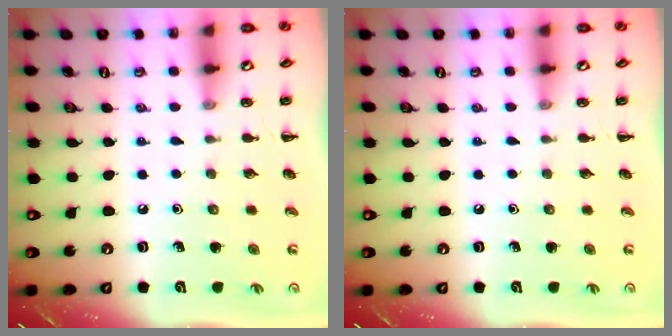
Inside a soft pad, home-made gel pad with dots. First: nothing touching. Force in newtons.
{"total": 0.0}